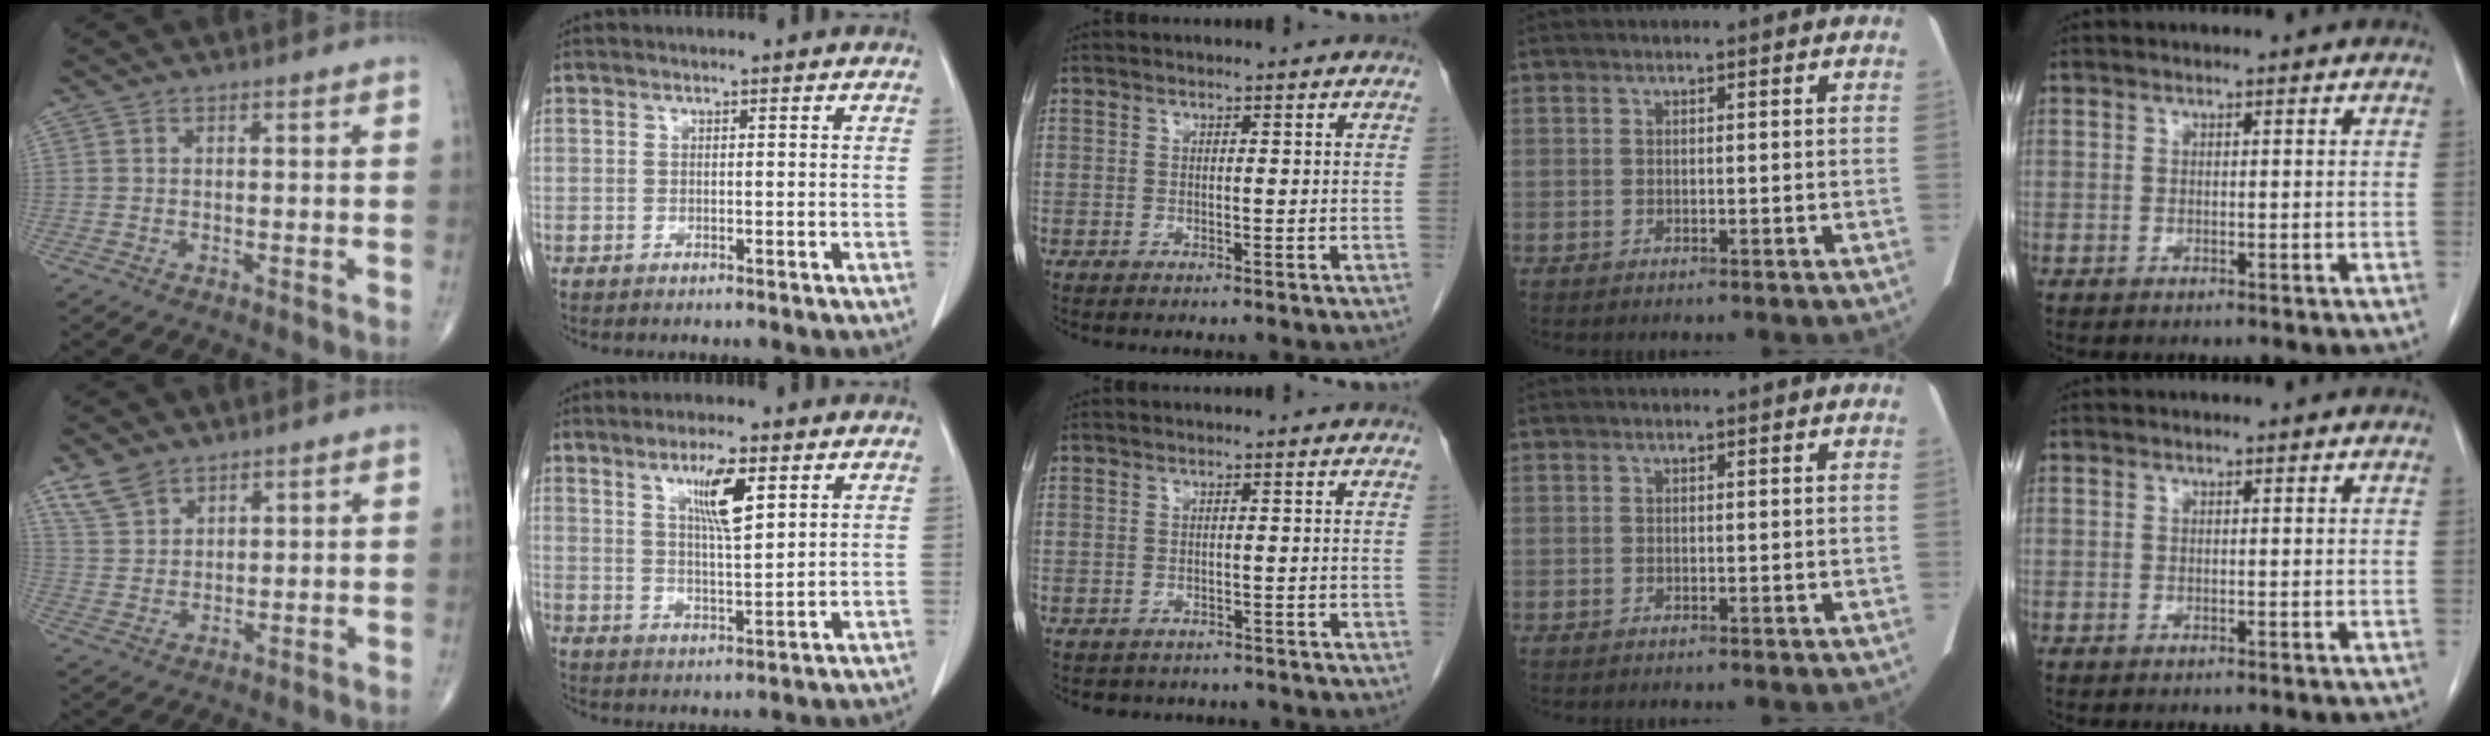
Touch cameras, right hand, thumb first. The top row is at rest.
{"thumb": {"total": 5.6, "force": [4.1, 3.2, 2.1], "torque": [-0.033, -0.016, 0.089]}, "index": {"total": 7.1, "force": [3.4, 0.9, 6.2], "torque": [-0.111, -0.005, 0.060]}, "middle": {"total": 3.6, "force": [-3.2, 1.6, 0.4], "torque": [-0.013, 0.000, -0.039]}}